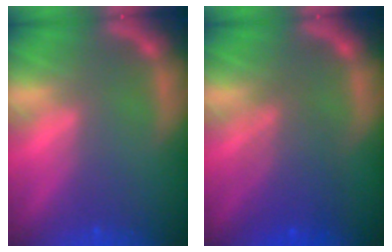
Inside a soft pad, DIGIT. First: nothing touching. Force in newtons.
{"total": 5.1}